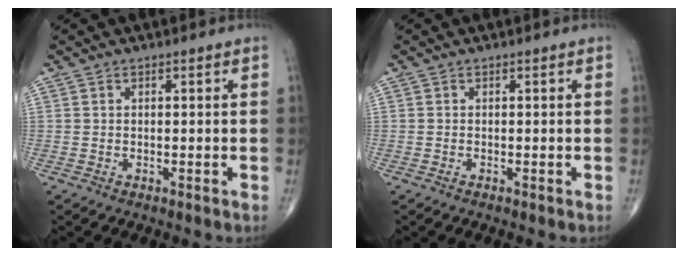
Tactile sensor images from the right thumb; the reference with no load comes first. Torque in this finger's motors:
{"motor_torque": [0.49, 0.33, -0.08, -0.14, -0.02]}